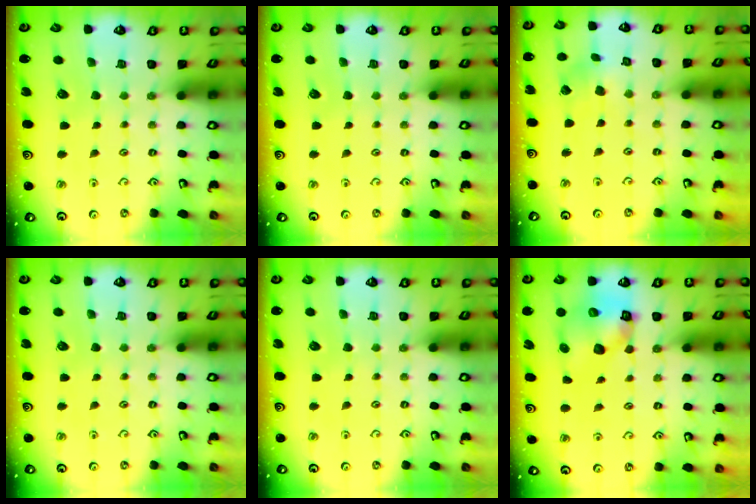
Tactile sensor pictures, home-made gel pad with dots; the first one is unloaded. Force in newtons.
{"total": 0.0}
{"total": 2.6, "press": 2.6, "slide": 0.4}
{"total": 0.0}
{"total": 0.0}
{"total": 9.8, "press": 9.7, "slide": 1.6}